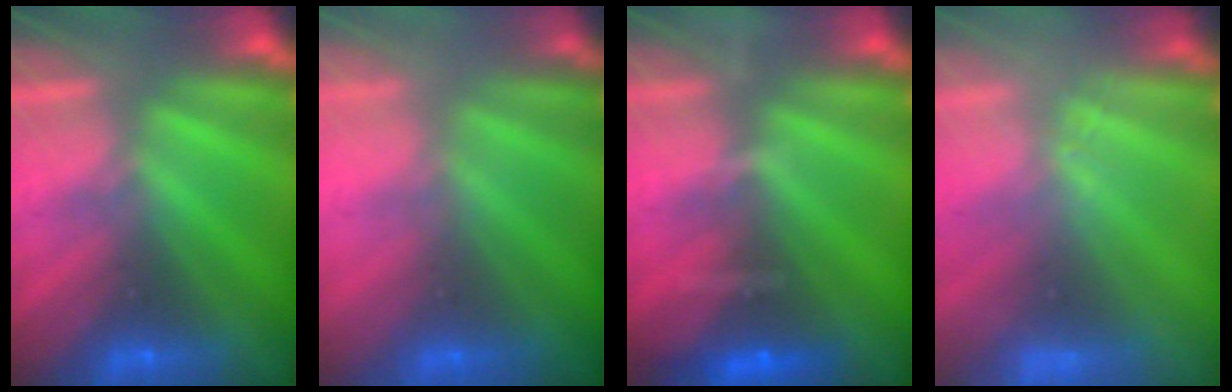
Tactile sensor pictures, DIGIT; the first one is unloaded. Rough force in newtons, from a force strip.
{"total": 2.5}
{"total": 7.8}
{"total": 2.5}